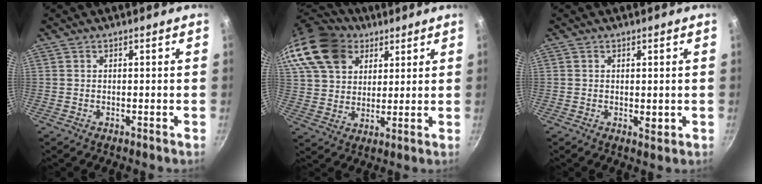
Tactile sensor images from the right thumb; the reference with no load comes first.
{"total": 21.3, "force": [11.5, 15.0, 9.8], "torque": [-0.205, 0.011, 0.215]}
{"total": 1.8, "force": [0.1, 1.0, 1.5], "torque": [-0.022, -0.004, 0.001]}